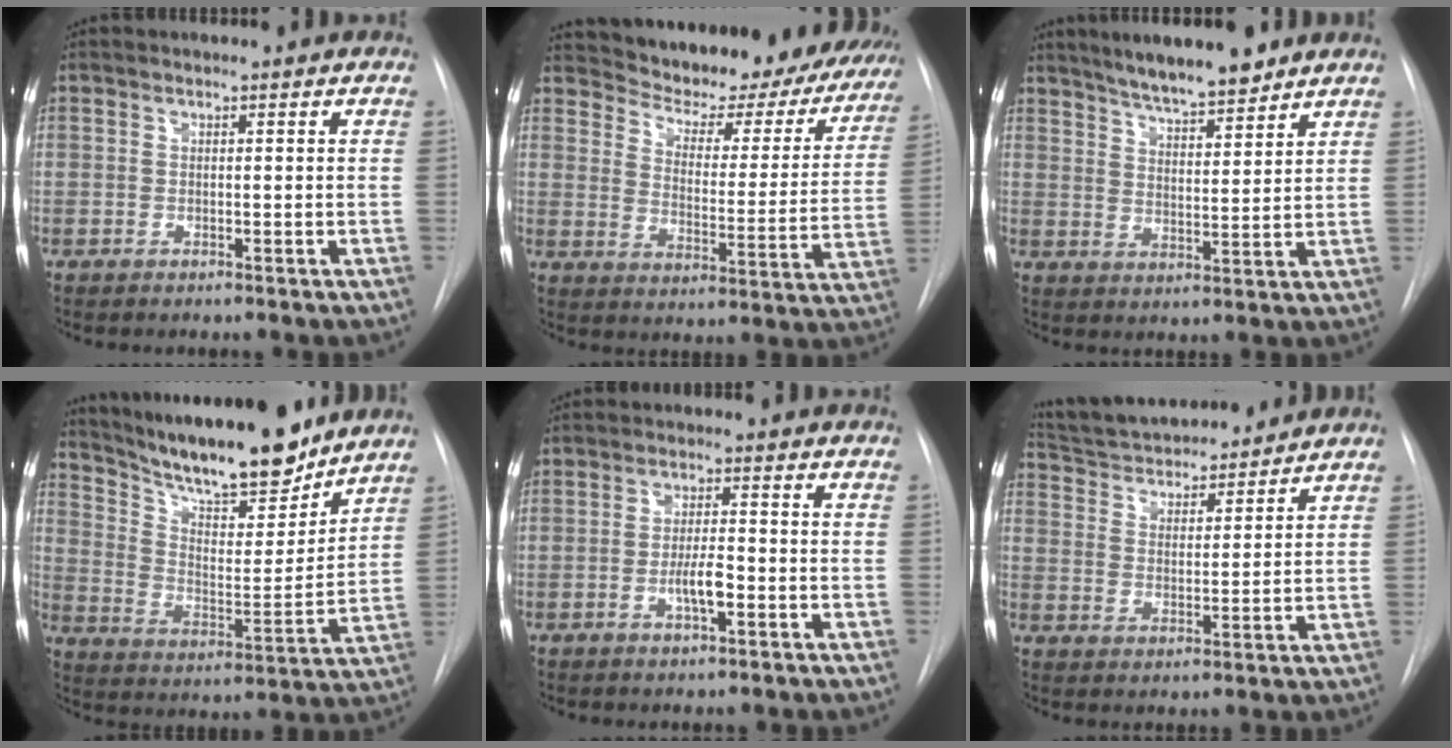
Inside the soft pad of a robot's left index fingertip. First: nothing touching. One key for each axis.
{"total": 24.9, "fx": 22.6, "fy": 7.0, "fz": 7.9, "tx": -0.113, "ty": -0.054, "tz": 0.272}
{"total": 10.4, "fx": 8.8, "fy": 1.3, "fz": 5.4, "tx": -0.084, "ty": 0.008, "tz": 0.143}
{"total": 20.0, "fx": 17.5, "fy": 3.4, "fz": 9.2, "tx": -0.157, "ty": -0.009, "tz": 0.276}
{"total": 3.9, "fx": -1.3, "fy": 0.8, "fz": 3.6, "tx": -0.064, "ty": 0.001, "tz": -0.024}
{"total": 16.4, "fx": 15.2, "fy": 3.4, "fz": 5.3, "tx": -0.093, "ty": 0.023, "tz": 0.243}